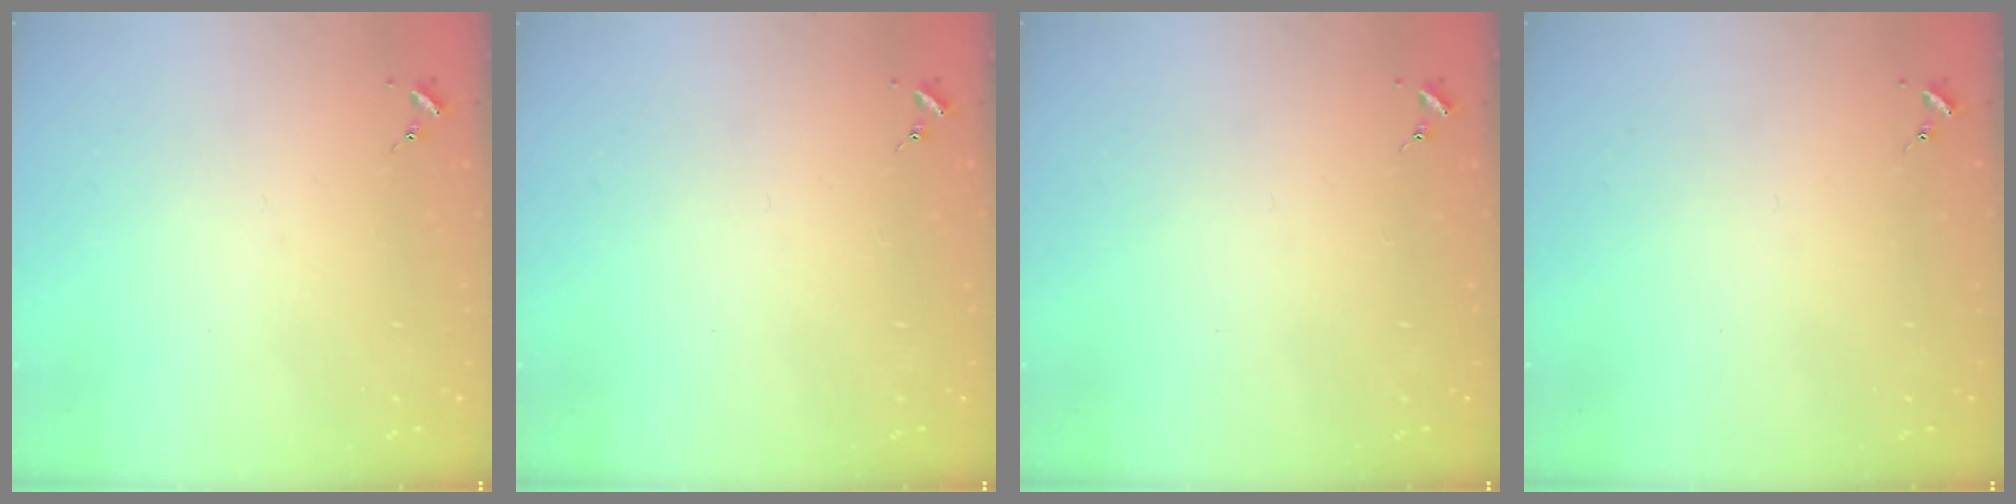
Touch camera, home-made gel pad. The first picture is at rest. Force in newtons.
{"total": 0.0}
{"total": 0.0}
{"total": 0.0}